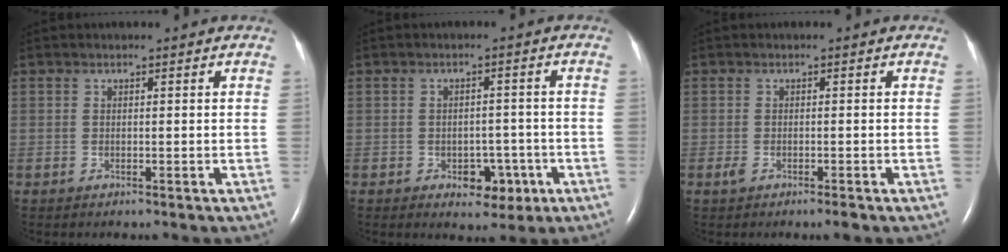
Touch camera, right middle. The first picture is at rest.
{"total": 4.7, "force": [-2.1, 3.0, 3.0], "torque": [-0.034, 0.009, -0.020]}
{"total": 2.0, "force": [-1.2, 0.5, 1.5], "torque": [-0.033, -0.004, -0.021]}